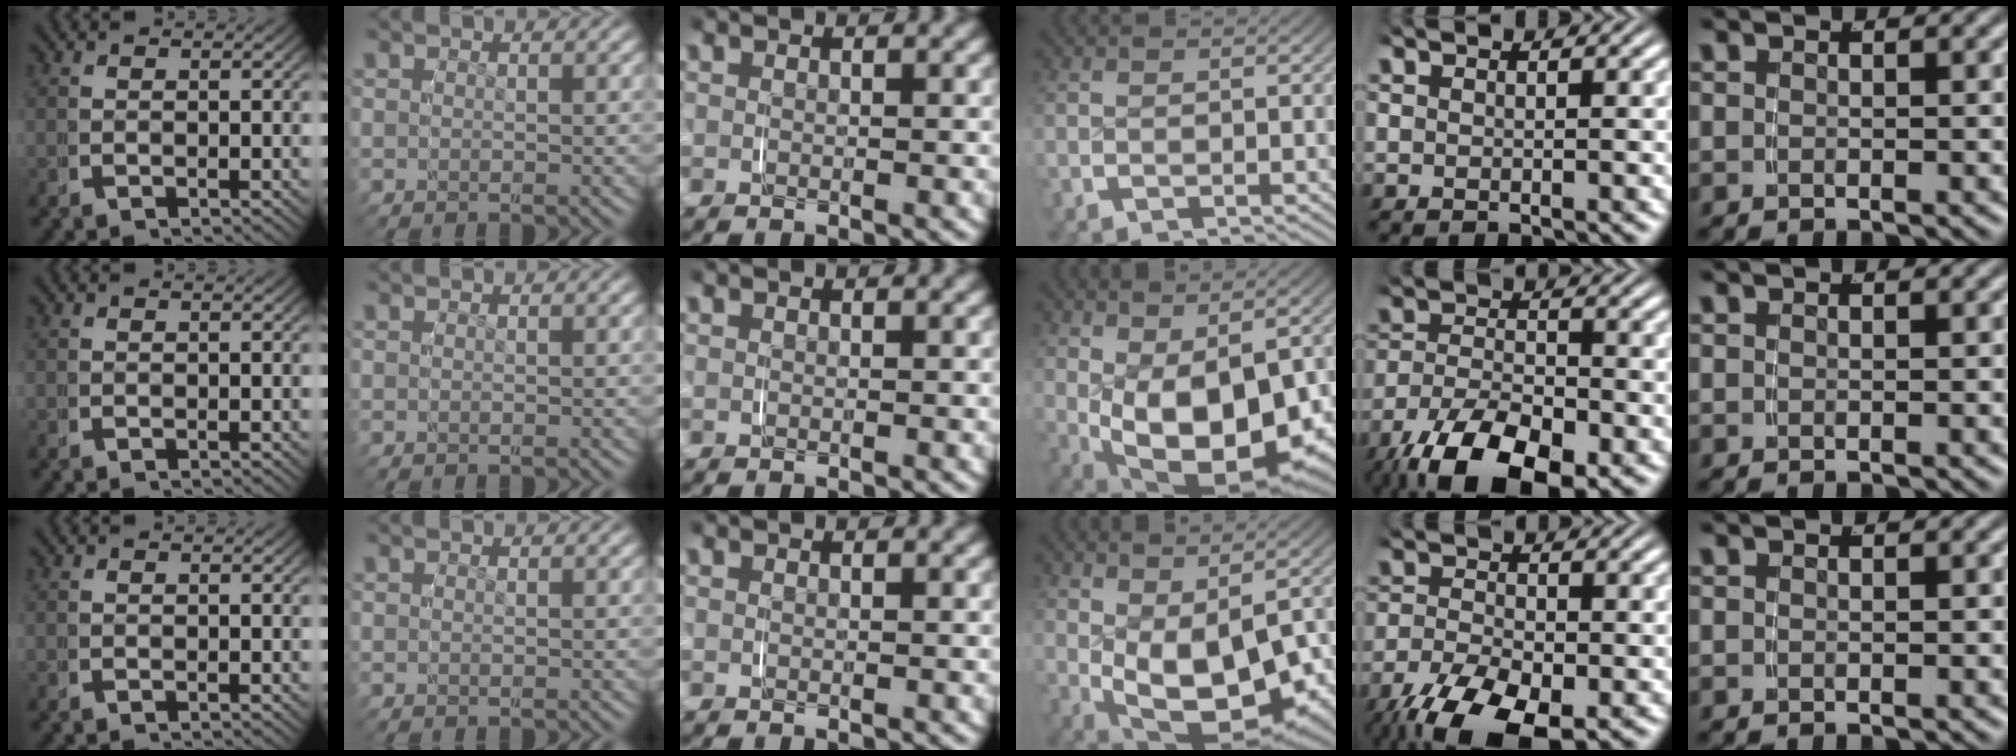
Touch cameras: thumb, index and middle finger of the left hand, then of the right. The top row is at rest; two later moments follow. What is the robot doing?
{"motion": "grasp_and_lifting", "object": "paper plate"}